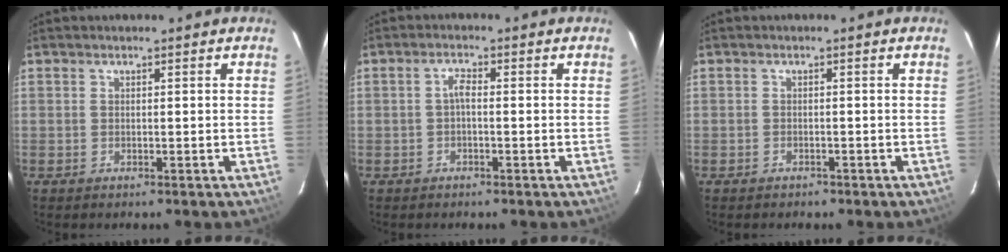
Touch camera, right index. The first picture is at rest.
{"total": 1.6, "force": [-0.4, 0.5, 1.5], "torque": [-0.031, 0.007, -0.009]}
{"total": 1.3, "force": [-1.0, 0.9, 0.0], "torque": [-0.004, 0.004, -0.013]}